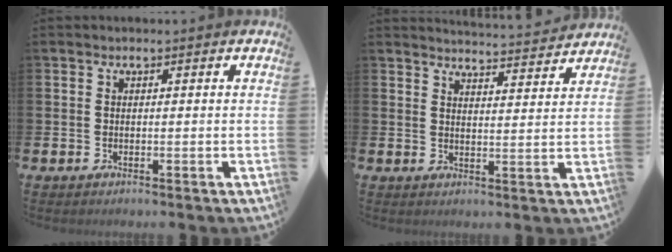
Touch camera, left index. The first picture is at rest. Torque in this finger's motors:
{"motor_torque": [0.79, -1.15, 0.25, 0.04]}